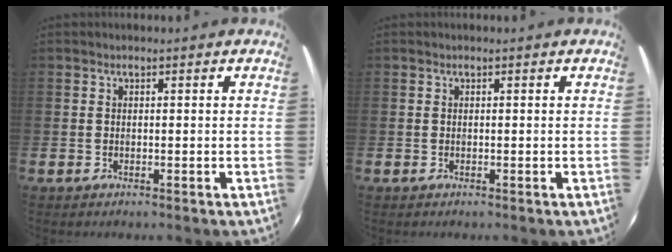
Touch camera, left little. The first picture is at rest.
{"total": 0.0}